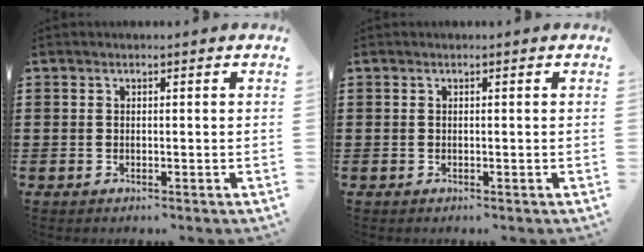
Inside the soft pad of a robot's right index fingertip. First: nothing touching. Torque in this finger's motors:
{"motor_torque": [0.00, 0.00, 0.00, 0.00]}